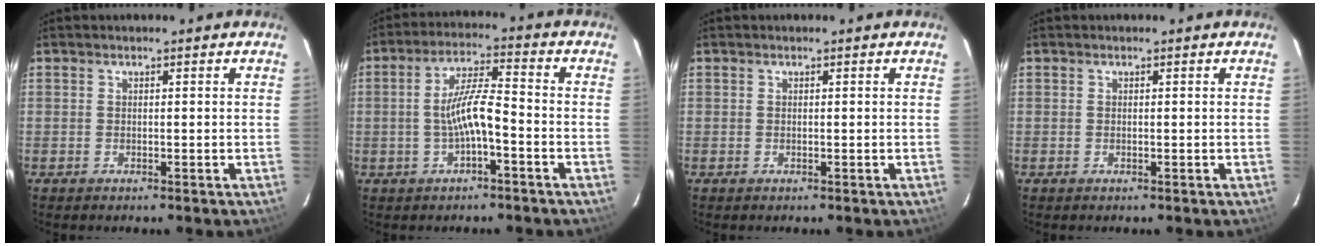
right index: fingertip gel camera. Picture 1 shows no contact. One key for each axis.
{"total": 7.1, "fx": -2.2, "fy": 1.2, "fz": 6.7, "tx": -0.134, "ty": 0.011, "tz": -0.037}
{"total": 0.0}
{"total": 0.0}